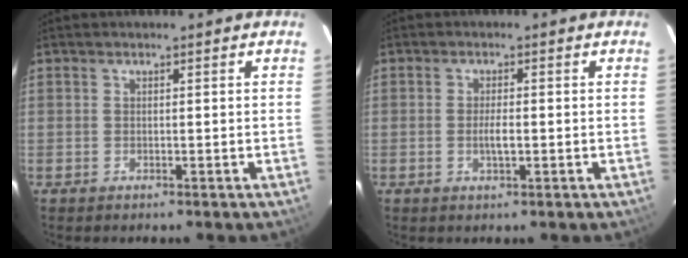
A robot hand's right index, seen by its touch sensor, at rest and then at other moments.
{"total": 2.5, "force": [-0.4, 0.7, 2.3], "torque": [-0.044, -0.001, -0.007]}